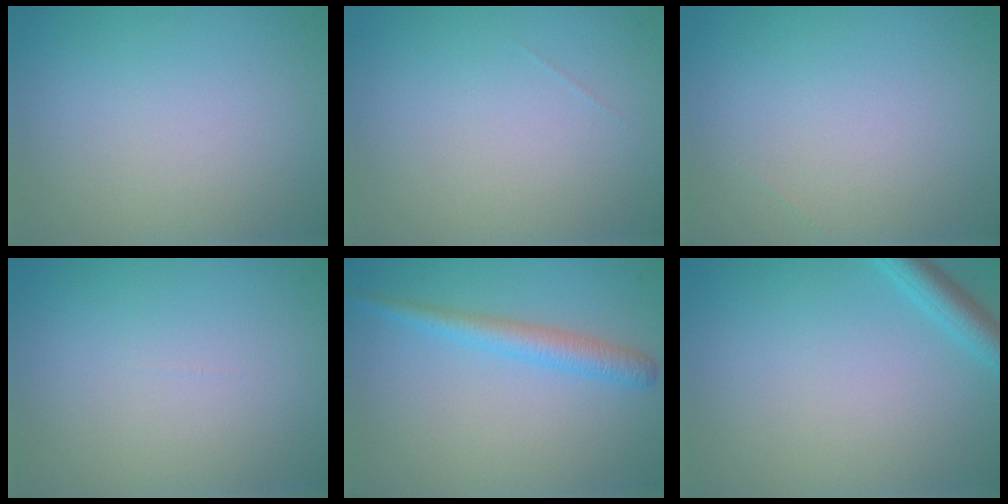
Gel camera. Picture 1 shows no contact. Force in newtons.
{"total": 0.0}
{"total": 0.0}
{"total": 0.0}
{"total": 2.6, "press": 2.6, "slide": 0.1}
{"total": 2.4, "press": 2.4, "slide": 0.2}